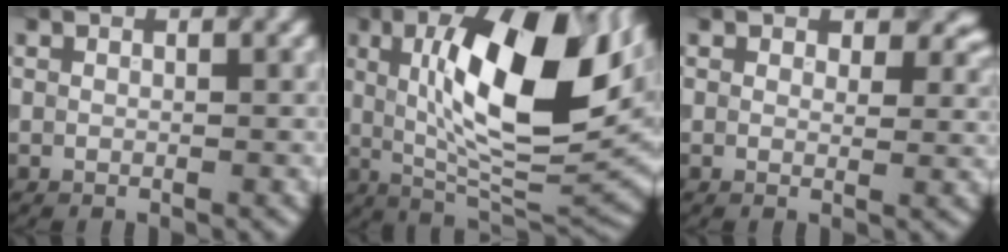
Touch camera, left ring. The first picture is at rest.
{"total": 14.1, "force": [3.0, 4.7, 12.9], "torque": [-0.206, 0.005, 0.044]}
{"total": 2.5, "force": [1.4, 1.5, 1.4], "torque": [-0.019, -0.006, 0.017]}